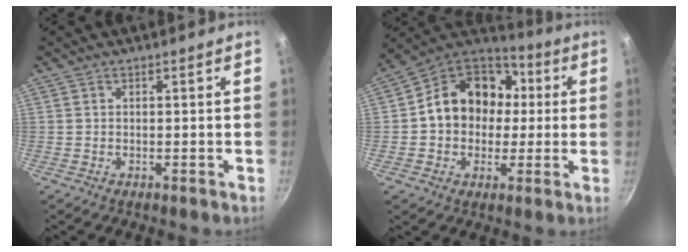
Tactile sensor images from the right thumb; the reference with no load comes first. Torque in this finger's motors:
{"motor_torque": [0.93, 3.10, 0.92, -0.53, 0.10]}